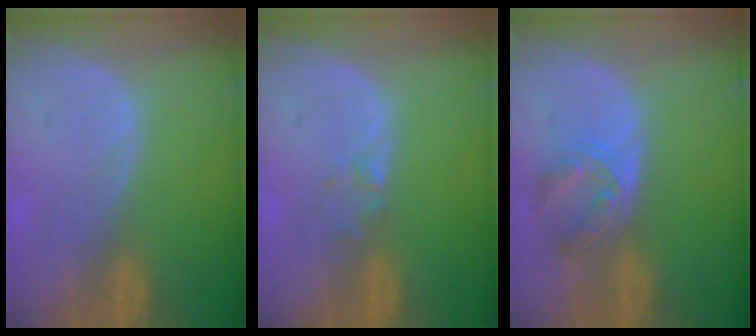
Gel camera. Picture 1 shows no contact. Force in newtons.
{"total": 1.2, "press": 1.2, "slide": 0.1}
{"total": 5.4, "press": 5.1, "slide": 1.8}